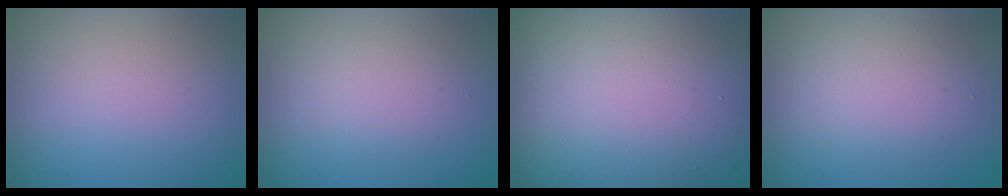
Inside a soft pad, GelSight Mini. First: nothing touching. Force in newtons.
{"total": 1.9, "press": 1.9, "slide": 0.1}
{"total": 19.8, "press": 19.8, "slide": 1.2}
{"total": 3.6, "press": 3.6, "slide": 0.2}